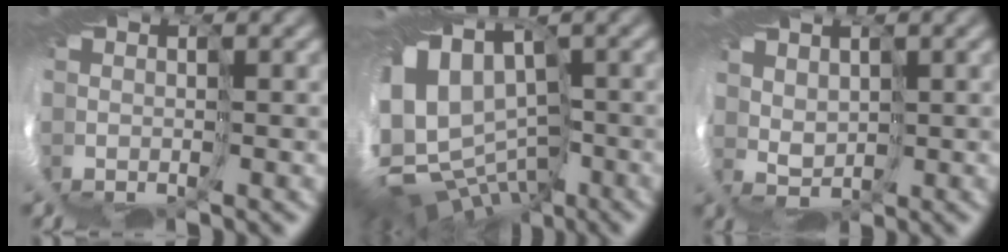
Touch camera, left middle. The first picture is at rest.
{"total": 9.4, "force": [-1.0, 6.5, 6.7], "torque": [-0.135, -0.013, 0.006]}
{"total": 3.8, "force": [1.9, 2.6, 2.0], "torque": [-0.050, 0.020, 0.022]}